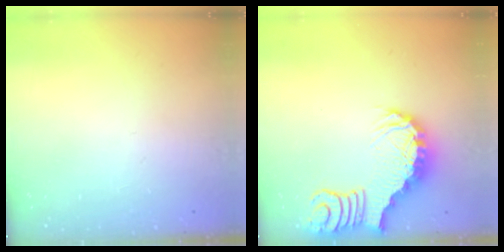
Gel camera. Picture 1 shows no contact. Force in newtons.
{"total": 2.6, "press": 2.5, "slide": 0.5}